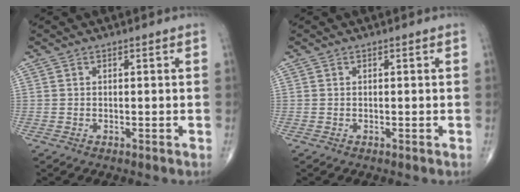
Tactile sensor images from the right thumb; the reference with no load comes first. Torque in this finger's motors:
{"motor_torque": [0.04, 0.10, 0.32, 0.07, -0.01]}